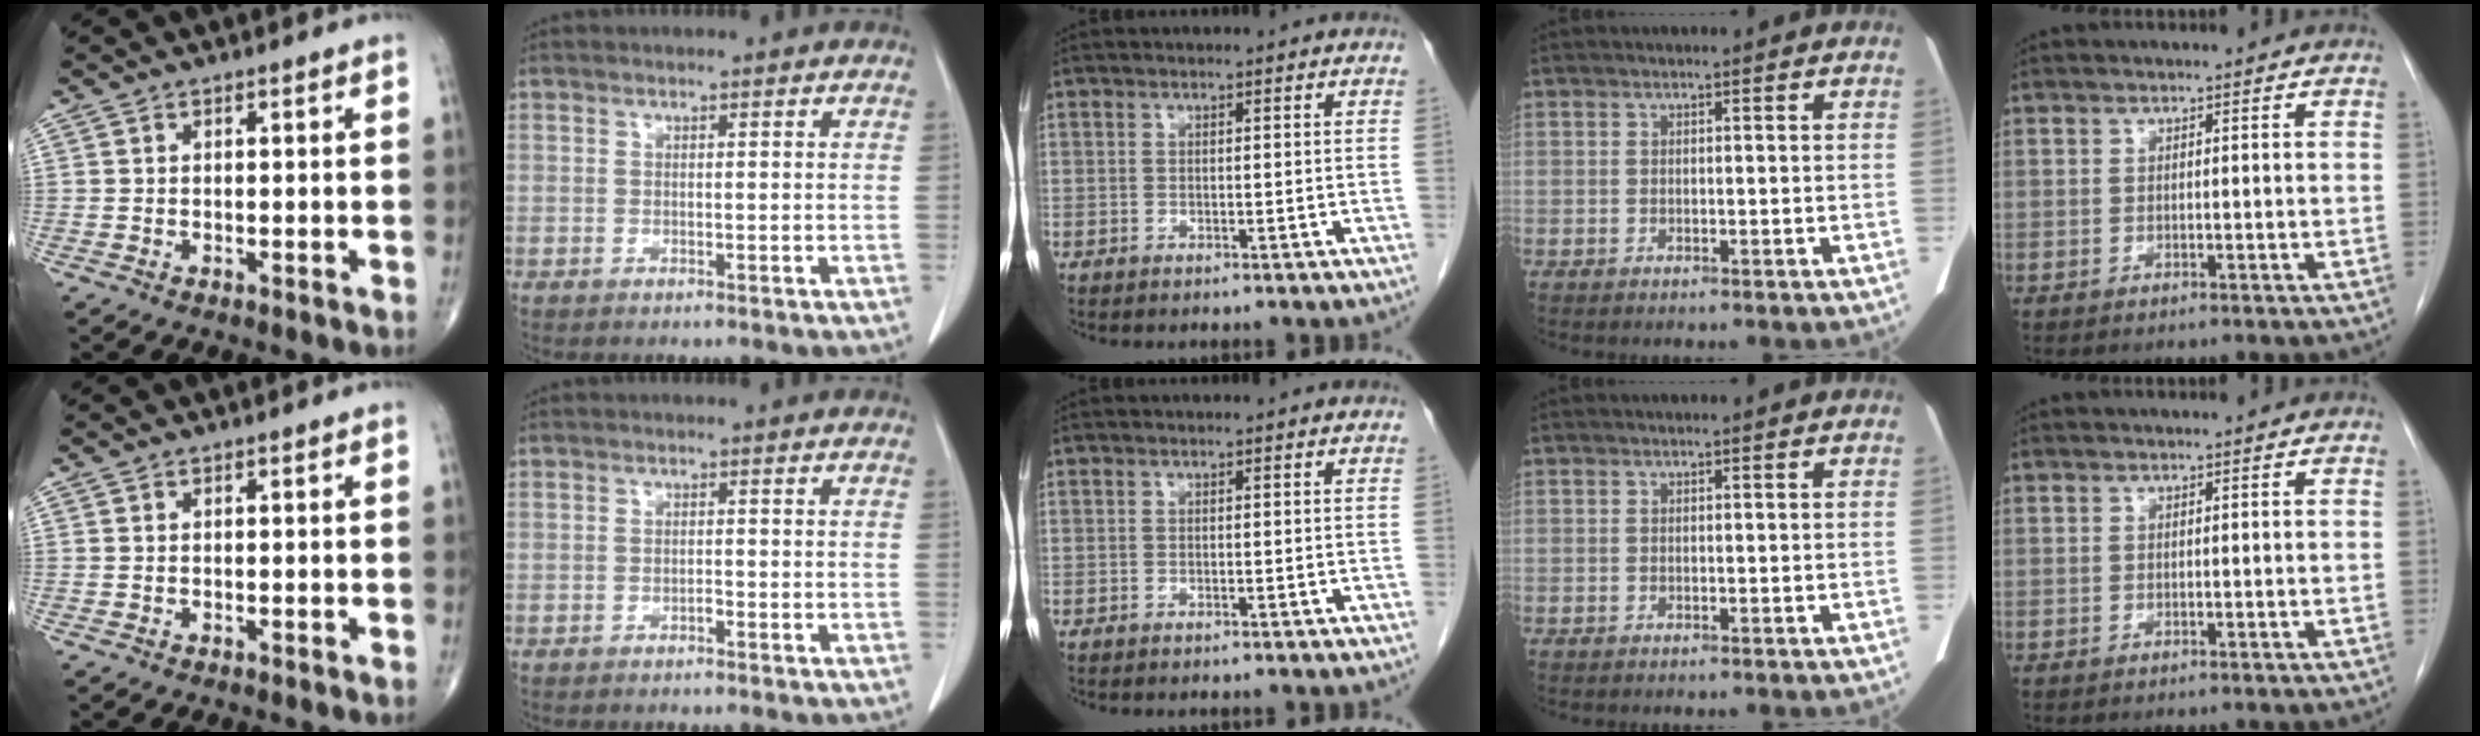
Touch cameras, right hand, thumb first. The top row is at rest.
{"index": {"total": 0.8, "force": [-0.6, 0.2, 0.4], "torque": [-0.006, 0.002, -0.013]}}